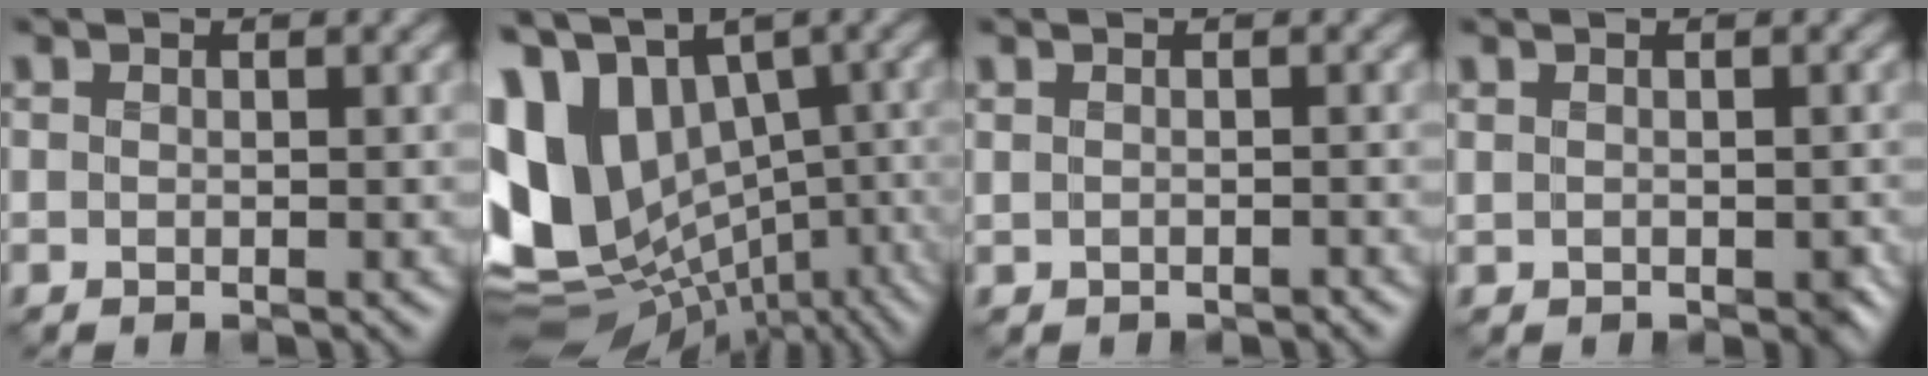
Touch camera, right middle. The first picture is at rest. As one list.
[{"total": 16.8, "force": [0.4, 11.2, 12.5], "torque": [-0.236, -0.002, 0.057]}, {"total": 0.9, "force": [-0.3, 0.6, 0.5], "torque": [-0.010, -0.004, -0.002]}, {"total": 2.1, "force": [-0.2, 1.4, 1.5], "torque": [-0.029, -0.008, 0.003]}]